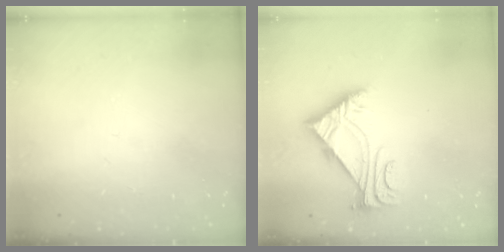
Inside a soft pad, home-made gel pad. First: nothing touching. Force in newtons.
{"total": 5.6, "press": 5.5, "slide": 1.0}